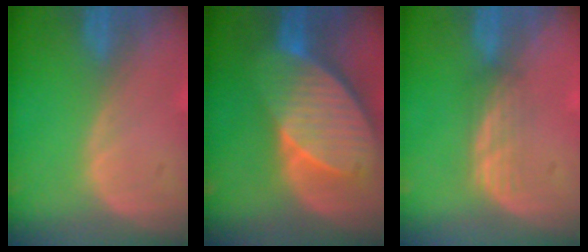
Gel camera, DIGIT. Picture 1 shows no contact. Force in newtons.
{"total": 10.3, "press": 9.0, "slide": 5.0}
{"total": 3.1, "press": 2.7, "slide": 1.6}